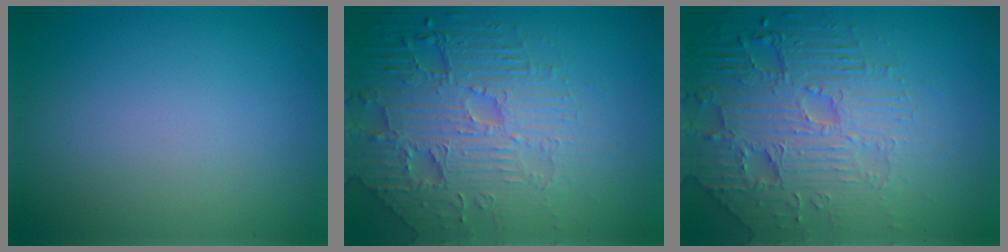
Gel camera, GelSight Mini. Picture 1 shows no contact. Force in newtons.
{"total": 7.6, "press": 5.7, "slide": 5.1}
{"total": 7.7, "press": 5.7, "slide": 5.2}